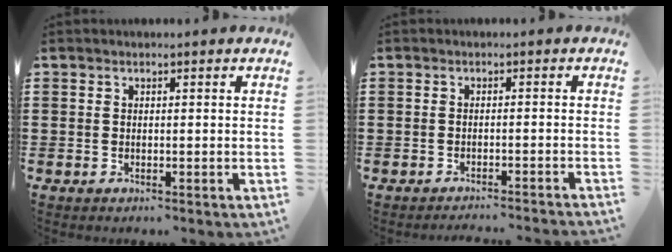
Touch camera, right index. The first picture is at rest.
{"total": 1.7, "force": [-1.7, -0.4, 0.2], "torque": [-0.005, 0.002, -0.034]}